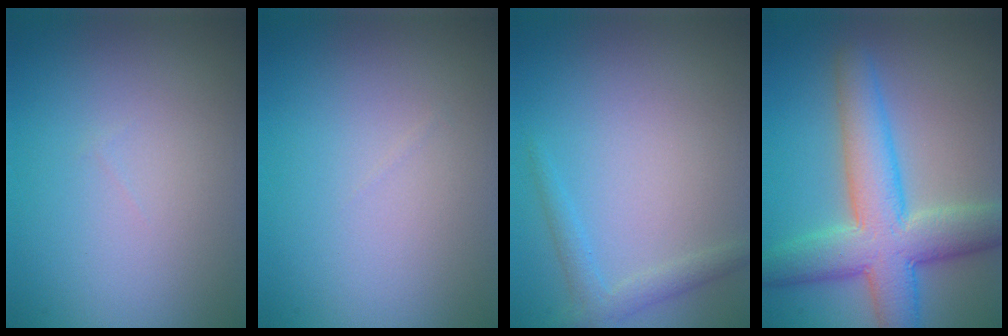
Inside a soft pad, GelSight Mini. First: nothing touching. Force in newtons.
{"total": 0.0}
{"total": 1.8, "press": 1.7, "slide": 0.1}
{"total": 8.3, "press": 8.3, "slide": 0.2}